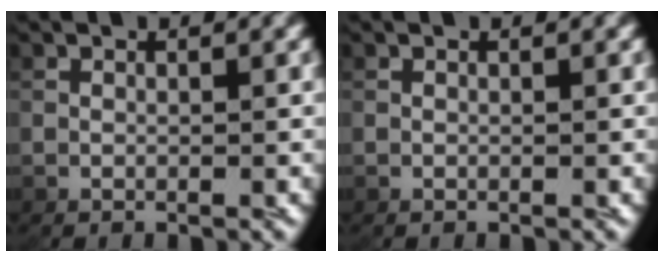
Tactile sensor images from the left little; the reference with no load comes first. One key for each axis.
{"total": 0.0}